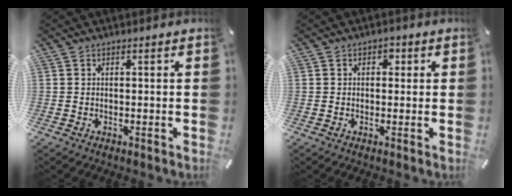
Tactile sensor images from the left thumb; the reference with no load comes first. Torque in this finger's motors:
{"motor_torque": [0.18, 0.30, 0.12, -0.18, 0.01]}